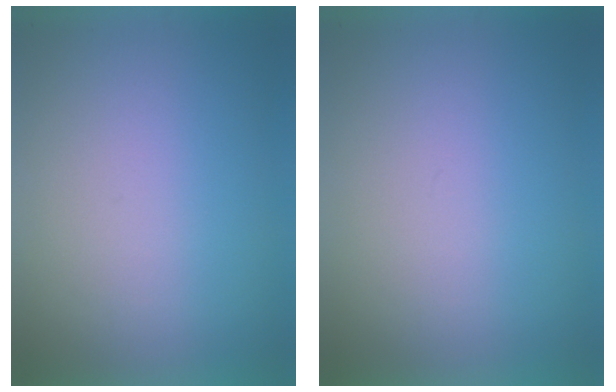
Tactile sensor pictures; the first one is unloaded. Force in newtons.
{"total": 0.0}